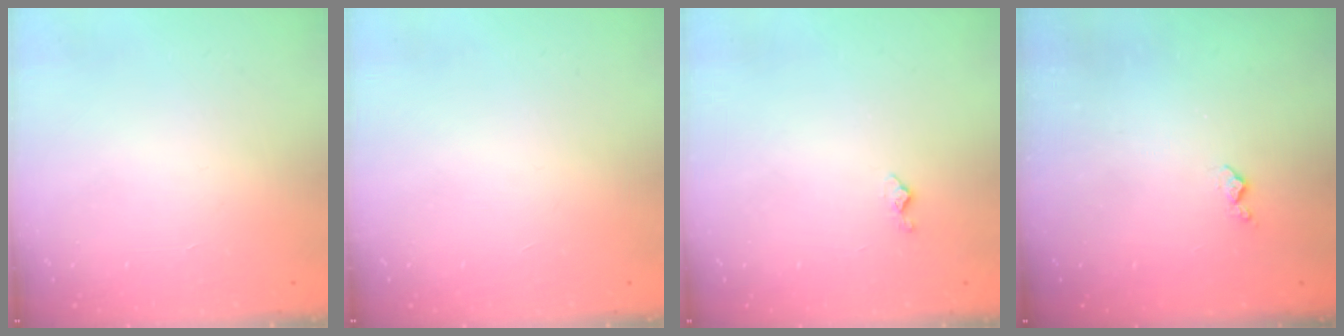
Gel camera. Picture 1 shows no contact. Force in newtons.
{"total": 0.0}
{"total": 3.4, "press": 3.4, "slide": 0.5}
{"total": 3.9, "press": 3.8, "slide": 0.4}